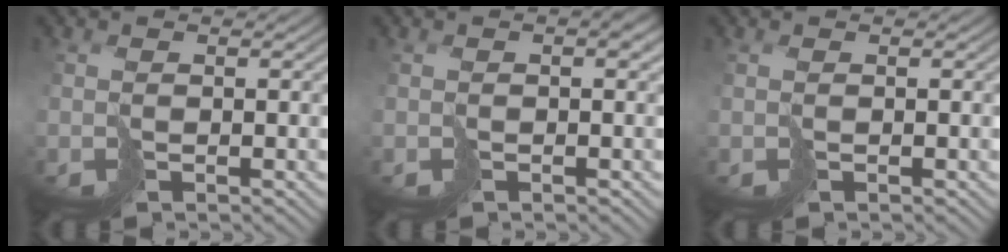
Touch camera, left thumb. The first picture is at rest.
{"total": 1.8, "force": [0.2, 0.8, 1.6], "torque": [-0.024, 0.004, 0.006]}
{"total": 0.0}